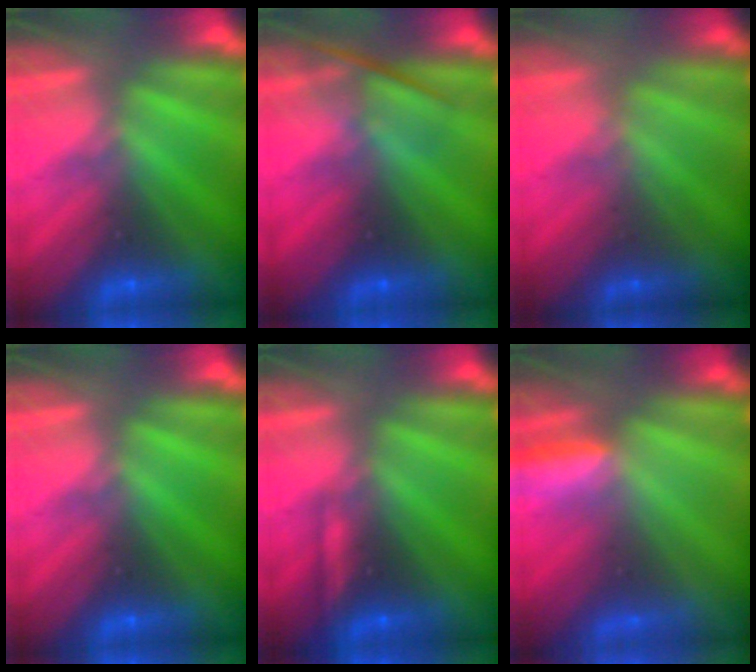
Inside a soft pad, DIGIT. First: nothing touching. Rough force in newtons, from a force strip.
{"total": 2.4}
{"total": 1.5}
{"total": 0.0}
{"total": 2.2}
{"total": 2.9}